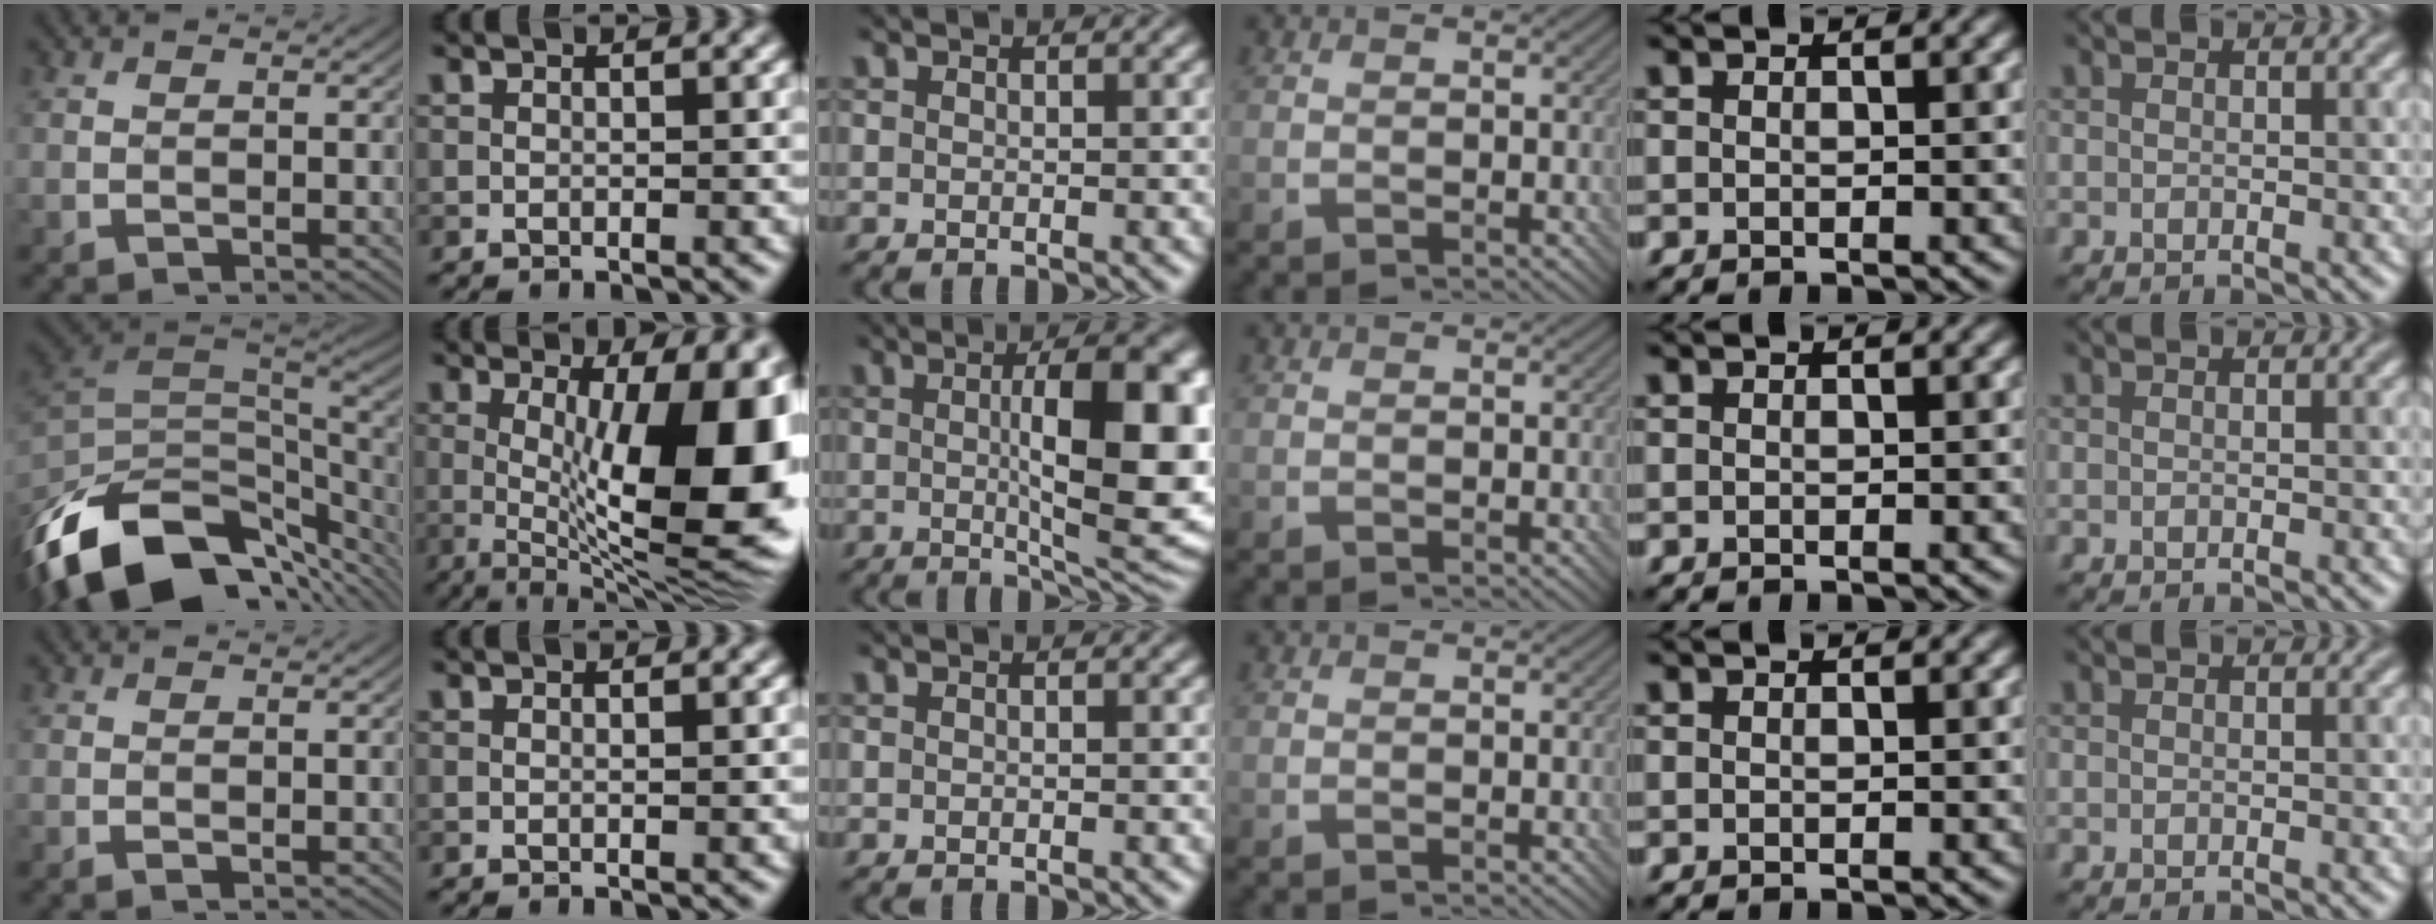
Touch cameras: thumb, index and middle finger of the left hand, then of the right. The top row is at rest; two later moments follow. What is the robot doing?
{"motion": "insert", "object": "bottle cap"}